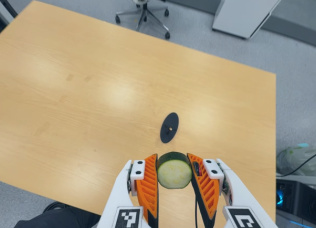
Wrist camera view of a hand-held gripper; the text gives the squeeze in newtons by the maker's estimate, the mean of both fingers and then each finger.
{"total": 12.3, "left": 11.6, "right": 13.0}